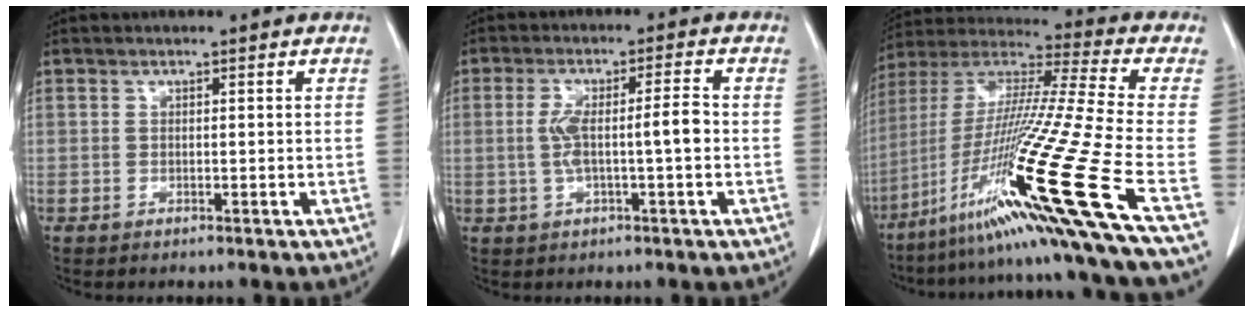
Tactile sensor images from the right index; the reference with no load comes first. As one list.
[{"total": 6.1, "force": [-0.6, 0.5, 6.1], "torque": [-0.121, 0.017, -0.007]}, {"total": 26.5, "force": [-13.2, -3.7, 22.7], "torque": [-0.405, -0.035, -0.242]}]